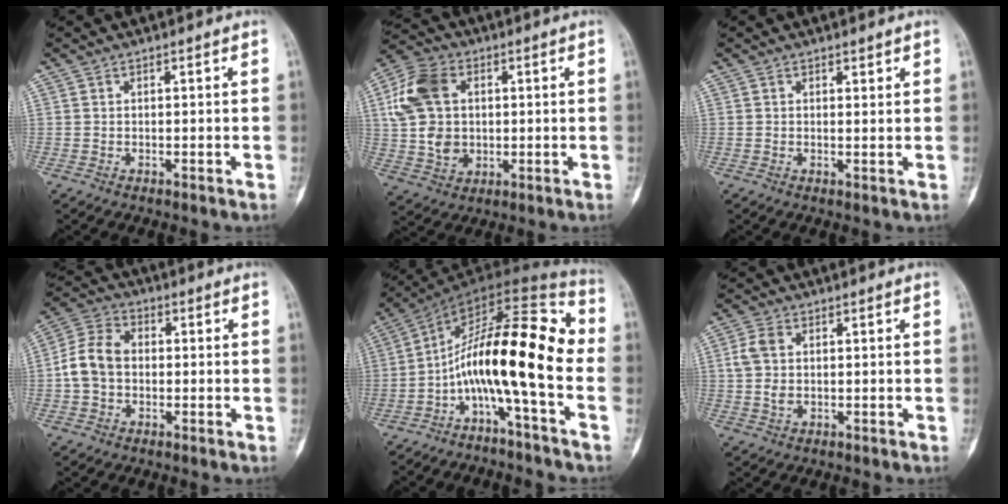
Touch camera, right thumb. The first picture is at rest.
{"total": 14.0, "force": [2.6, 10.5, 8.9], "torque": [-0.152, 0.007, 0.047]}
{"total": 1.1, "force": [0.9, 0.5, 0.5], "torque": [0.004, -0.005, 0.011]}
{"total": 8.8, "force": [-0.5, 6.8, 5.6], "torque": [-0.098, 0.028, -0.021]}
{"total": 15.9, "force": [-4.3, 3.3, 14.9], "torque": [-0.247, 0.103, -0.081]}
{"total": 4.9, "force": [0.4, 3.4, 3.6], "torque": [-0.072, 0.005, 0.004]}